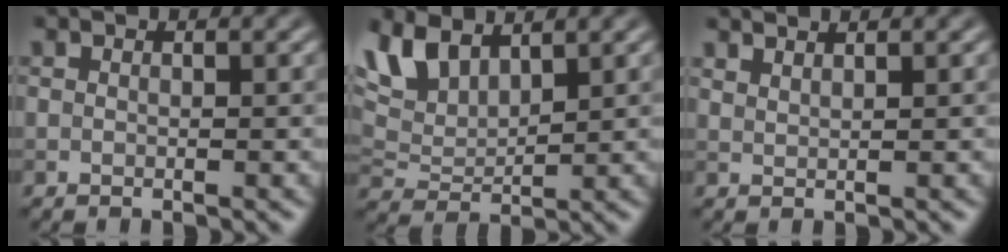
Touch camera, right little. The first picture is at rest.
{"total": 5.7, "force": [3.7, 2.6, 3.5], "torque": [-0.087, 0.005, 0.073]}
{"total": 1.8, "force": [1.6, 0.4, 0.6], "torque": [0.004, -0.002, 0.015]}